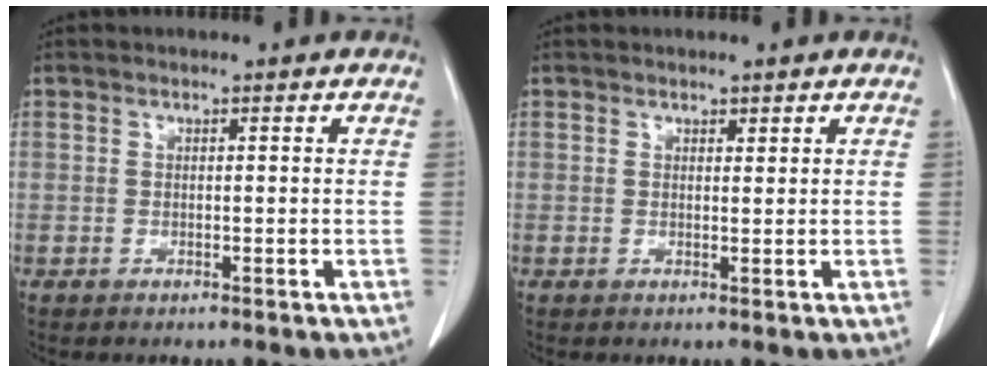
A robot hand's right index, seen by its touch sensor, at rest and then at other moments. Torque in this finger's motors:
{"motor_torque": [-0.14, 0.02, 0.01, 0.00]}